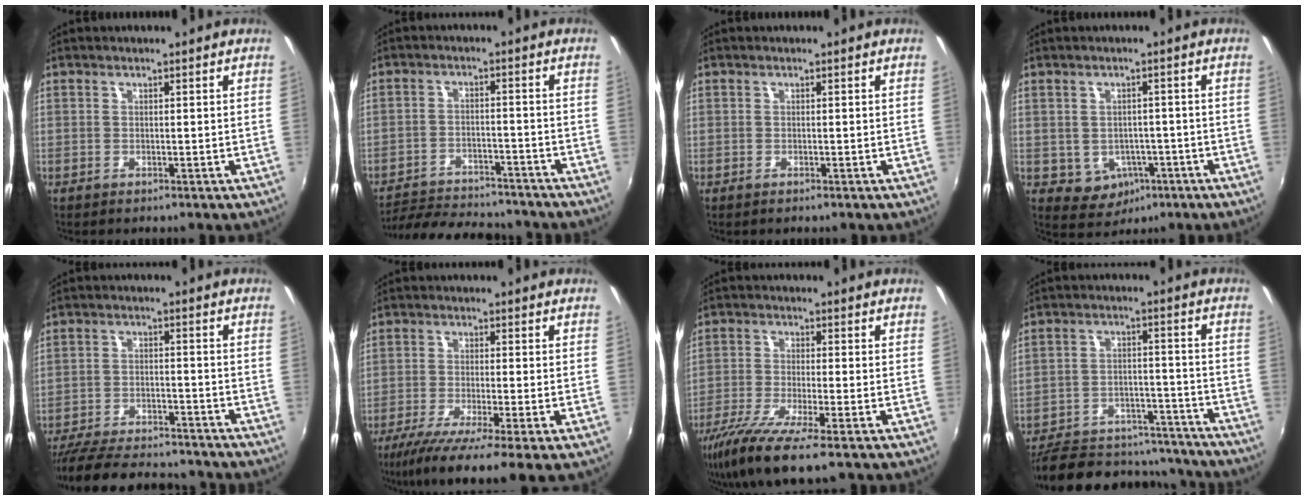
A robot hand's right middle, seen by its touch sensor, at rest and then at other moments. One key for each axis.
{"total": 16.5, "fx": -14.7, "fy": 4.4, "fz": 6.0, "tx": -0.137, "ty": -0.003, "tz": -0.209}
{"total": 0.0}
{"total": 5.6, "fx": -2.0, "fy": 4.9, "fz": 1.8, "tx": -0.046, "ty": 0.007, "tz": -0.012}
{"total": 19.3, "fx": -16.8, "fy": 5.2, "fz": 8.0, "tx": -0.175, "ty": -0.014, "tz": -0.246}
{"total": 9.9, "fx": -6.7, "fy": -0.2, "fz": 7.3, "tx": -0.152, "ty": -0.042, "tz": -0.115}
{"total": 11.2, "fx": -7.7, "fy": 1.1, "fz": 8.1, "tx": -0.181, "ty": -0.043, "tz": -0.142}
{"total": 20.9, "fx": -17.8, "fy": 8.4, "fz": 7.2, "tx": -0.153, "ty": 0.030, "tz": -0.224}